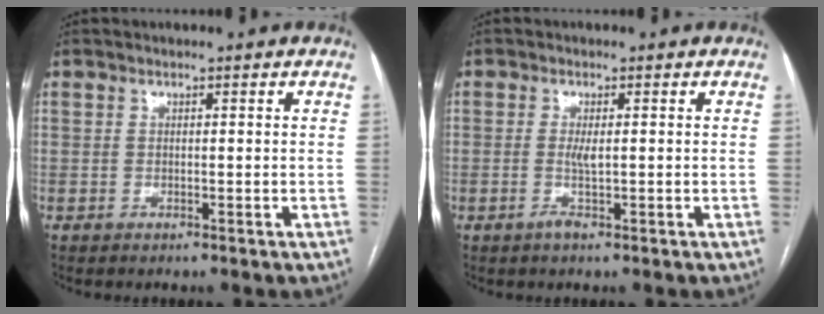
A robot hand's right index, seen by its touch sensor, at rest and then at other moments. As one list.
[{"total": 1.9, "force": [-0.3, 0.2, 1.8], "torque": [-0.039, -0.002, -0.005]}]